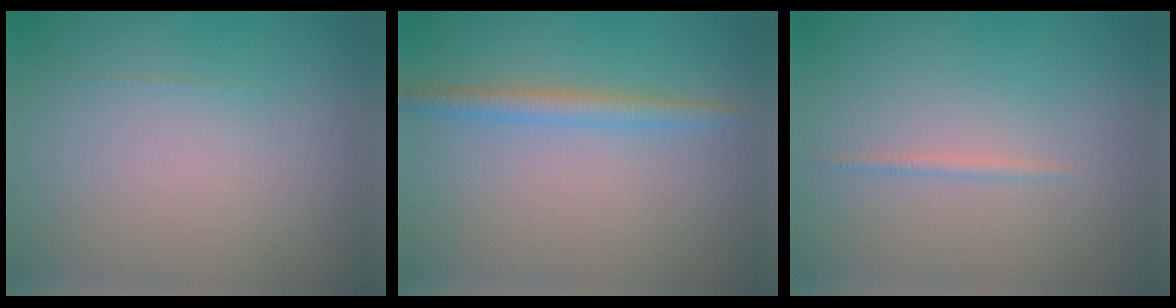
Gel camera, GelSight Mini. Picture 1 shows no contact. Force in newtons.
{"total": 2.1, "press": 2.1, "slide": 0.2}
{"total": 0.7, "press": 0.7, "slide": 0.1}